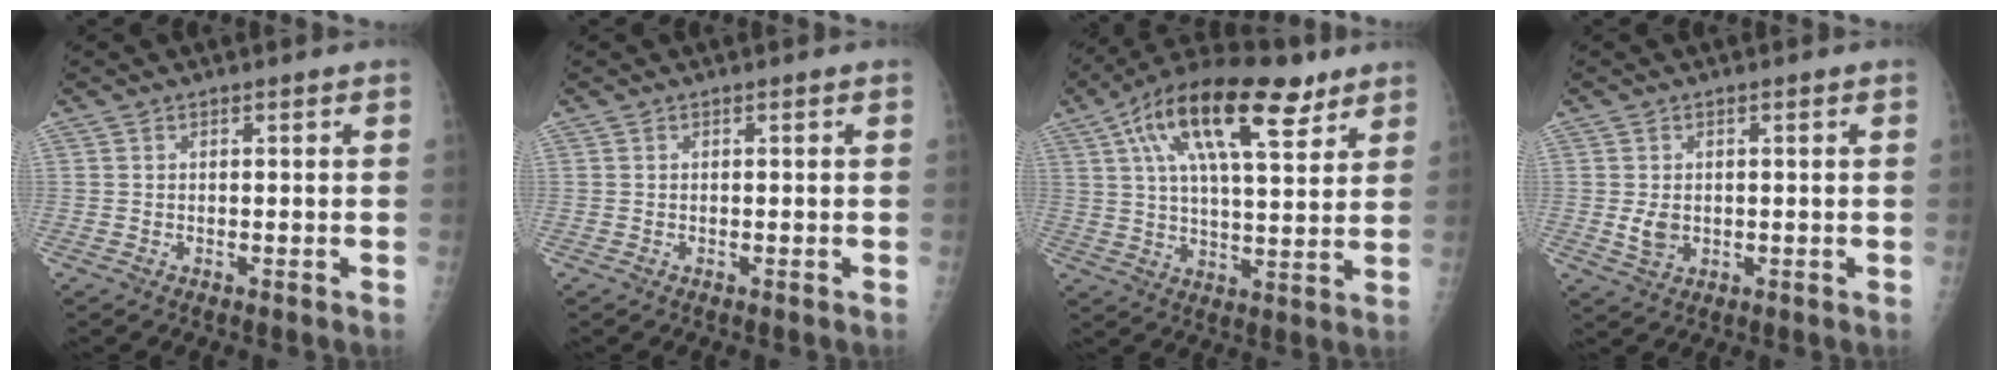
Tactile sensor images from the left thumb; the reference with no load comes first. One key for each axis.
{"total": 0.0}
{"total": 20.5, "fx": 10.6, "fy": 7.9, "fz": 15.6, "tx": -0.247, "ty": -0.010, "tz": 0.176}
{"total": 3.5, "fx": -0.1, "fy": 2.7, "fz": 2.3, "tx": -0.034, "ty": -0.005, "tz": 0.005}